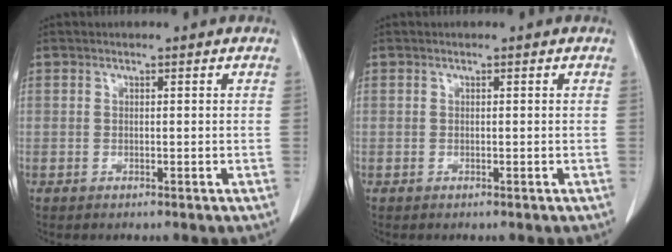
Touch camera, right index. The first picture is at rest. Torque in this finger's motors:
{"motor_torque": [0.00, 0.01, 0.00, 0.00]}